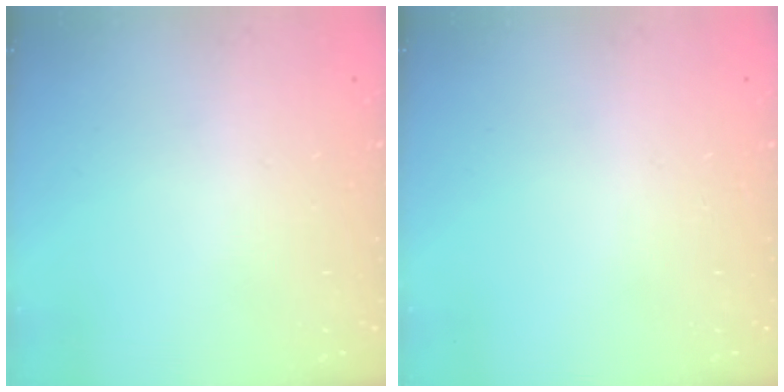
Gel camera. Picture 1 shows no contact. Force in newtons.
{"total": 0.0}